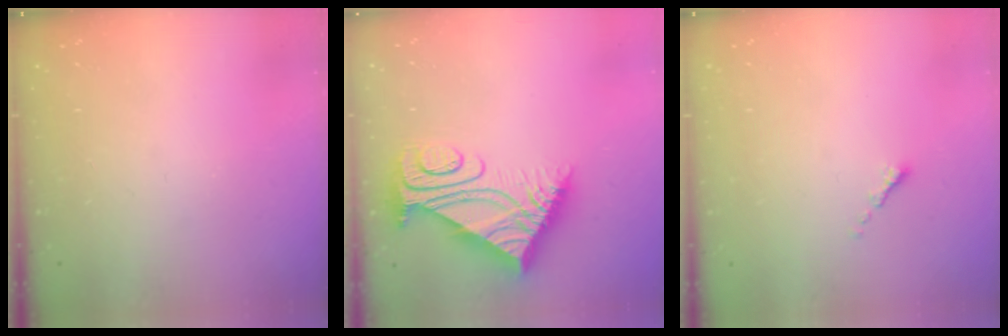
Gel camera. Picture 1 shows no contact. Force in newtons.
{"total": 8.7, "press": 8.7, "slide": 0.5}
{"total": 0.6, "press": 0.5, "slide": 0.2}